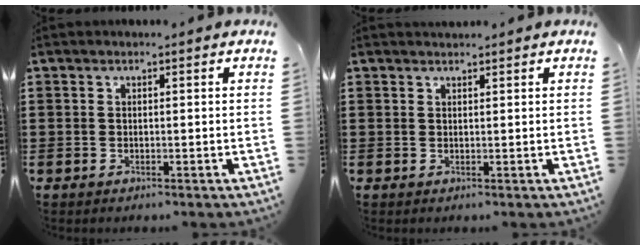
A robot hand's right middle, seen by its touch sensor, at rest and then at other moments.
{"total": 0.0}